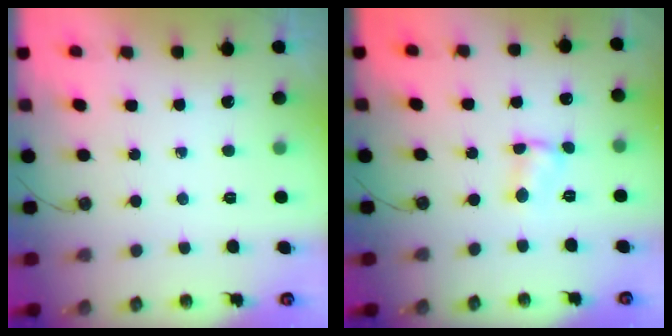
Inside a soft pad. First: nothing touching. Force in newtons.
{"total": 2.6, "press": 2.6, "slide": 0.3}